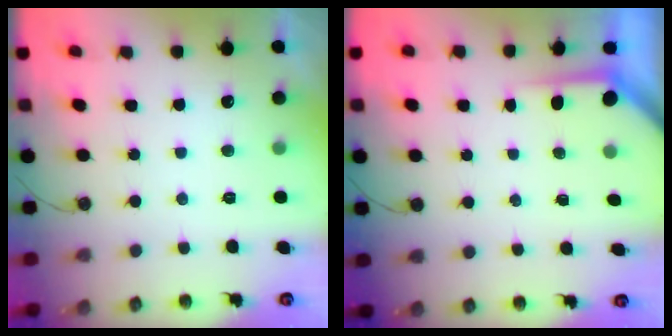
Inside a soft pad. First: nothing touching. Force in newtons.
{"total": 3.7, "press": 3.7, "slide": 0.4}